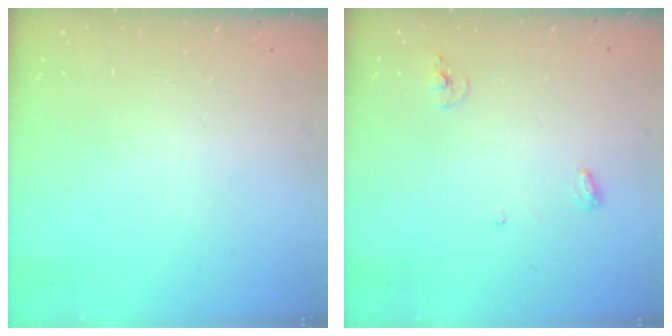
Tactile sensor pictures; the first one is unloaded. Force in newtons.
{"total": 5.4, "press": 5.2, "slide": 1.4}